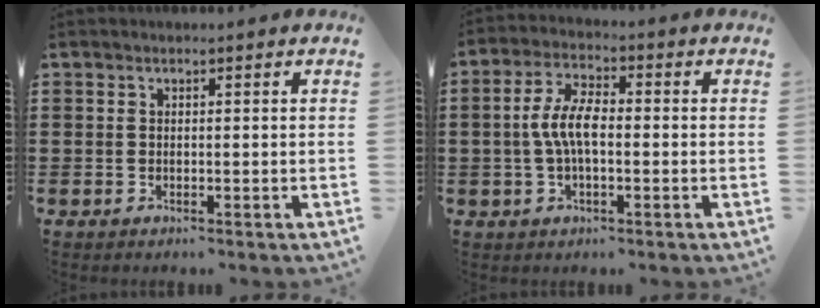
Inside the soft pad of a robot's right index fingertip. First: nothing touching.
{"total": 6.5, "force": [-0.5, 2.7, 5.9], "torque": [-0.134, -0.001, -0.017]}